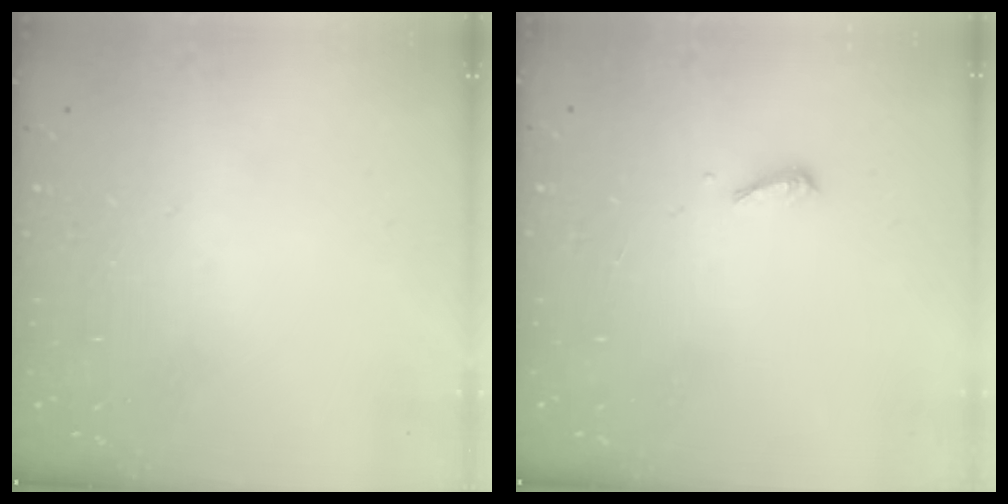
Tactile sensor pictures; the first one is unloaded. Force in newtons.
{"total": 7.1, "press": 7.0, "slide": 0.8}